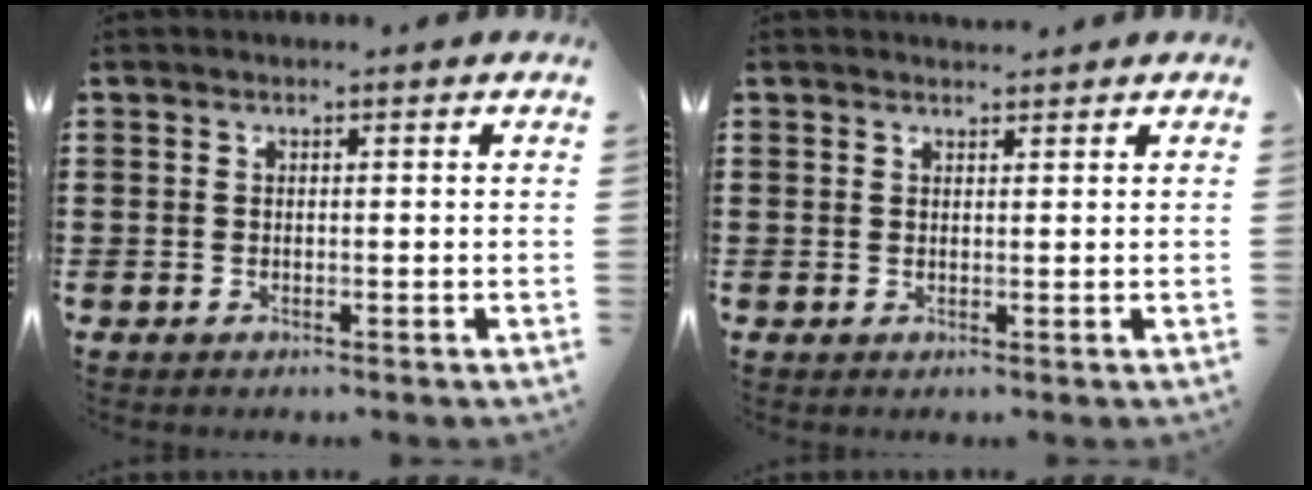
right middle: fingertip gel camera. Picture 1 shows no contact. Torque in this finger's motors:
{"motor_torque": [0.00, 0.00, 0.00, 0.00]}